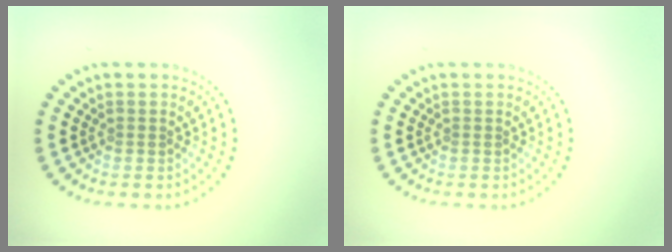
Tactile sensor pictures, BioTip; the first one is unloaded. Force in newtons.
{"total": 0.0}